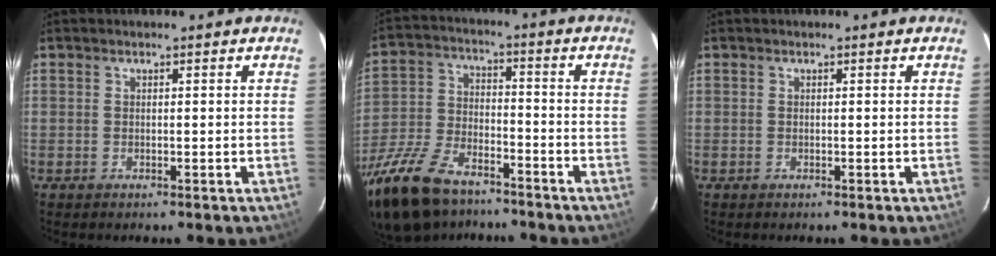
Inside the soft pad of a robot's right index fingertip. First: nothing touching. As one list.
[{"total": 21.6, "force": [-15.9, 9.3, 11.4], "torque": [-0.258, -0.028, -0.283]}, {"total": 0.0}]